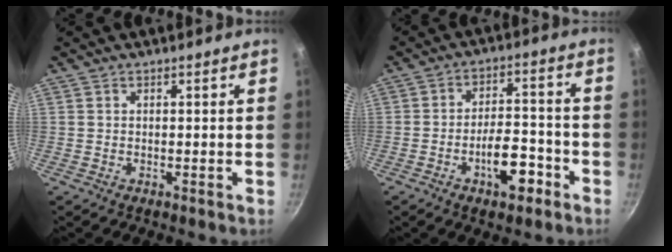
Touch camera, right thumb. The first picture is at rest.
{"total": 9.3, "force": [-4.6, 4.2, 7.0], "torque": [-0.086, 0.040, -0.070]}